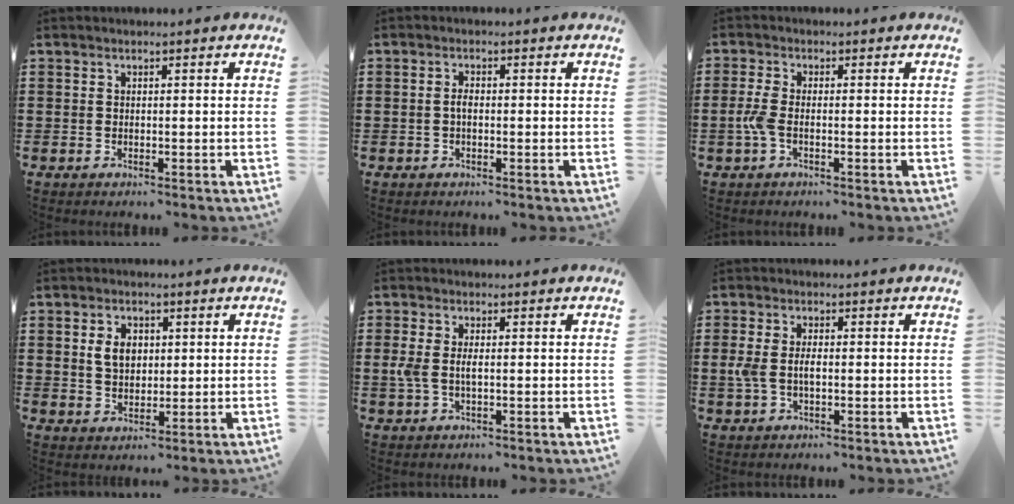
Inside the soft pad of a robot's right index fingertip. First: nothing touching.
{"total": 1.5, "force": [-0.3, 0.6, 1.3], "torque": [-0.032, -0.001, -0.009]}
{"total": 3.0, "force": [-1.0, 1.1, 2.6], "torque": [-0.074, -0.008, -0.025]}
{"total": 4.1, "force": [0.9, 2.9, 2.8], "torque": [-0.062, 0.012, 0.014]}
{"total": 2.8, "force": [-0.2, 1.3, 2.5], "torque": [-0.070, -0.004, -0.011]}
{"total": 3.4, "force": [-0.3, 1.7, 2.9], "torque": [-0.077, -0.004, -0.012]}